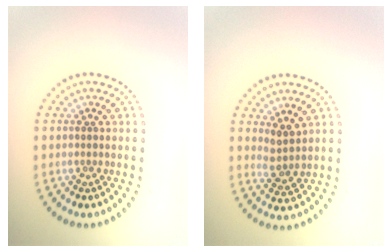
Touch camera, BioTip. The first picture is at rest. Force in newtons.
{"total": 2.0, "press": 1.7, "slide": 1.2}